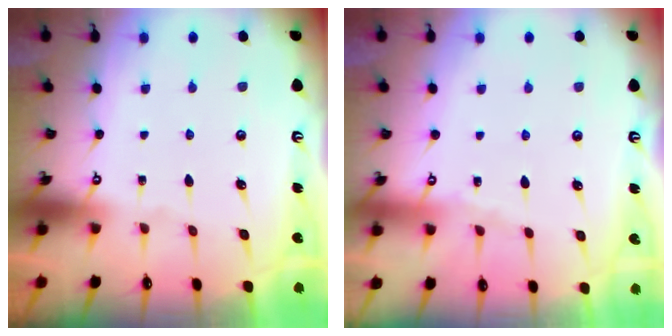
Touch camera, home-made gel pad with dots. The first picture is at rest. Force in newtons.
{"total": 2.2, "press": 2.2, "slide": 0.3}